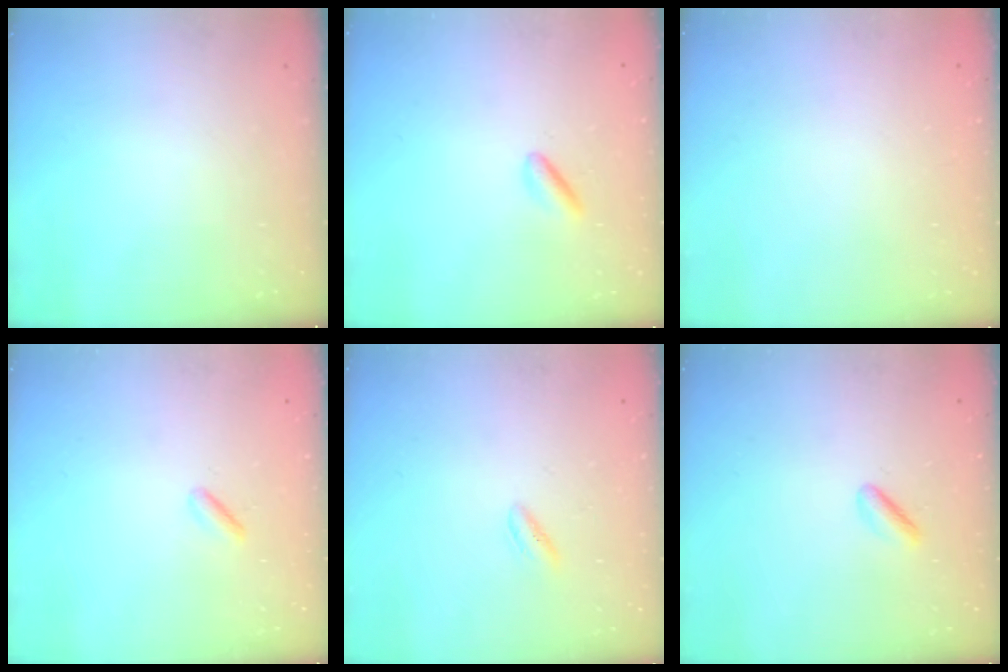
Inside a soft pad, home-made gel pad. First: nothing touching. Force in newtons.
{"total": 2.4, "press": 2.2, "slide": 1.0}
{"total": 2.1, "press": 2.1, "slide": 0.1}
{"total": 1.3, "press": 1.2, "slide": 0.5}
{"total": 2.4, "press": 2.2, "slide": 1.0}
{"total": 1.9, "press": 1.6, "slide": 1.0}